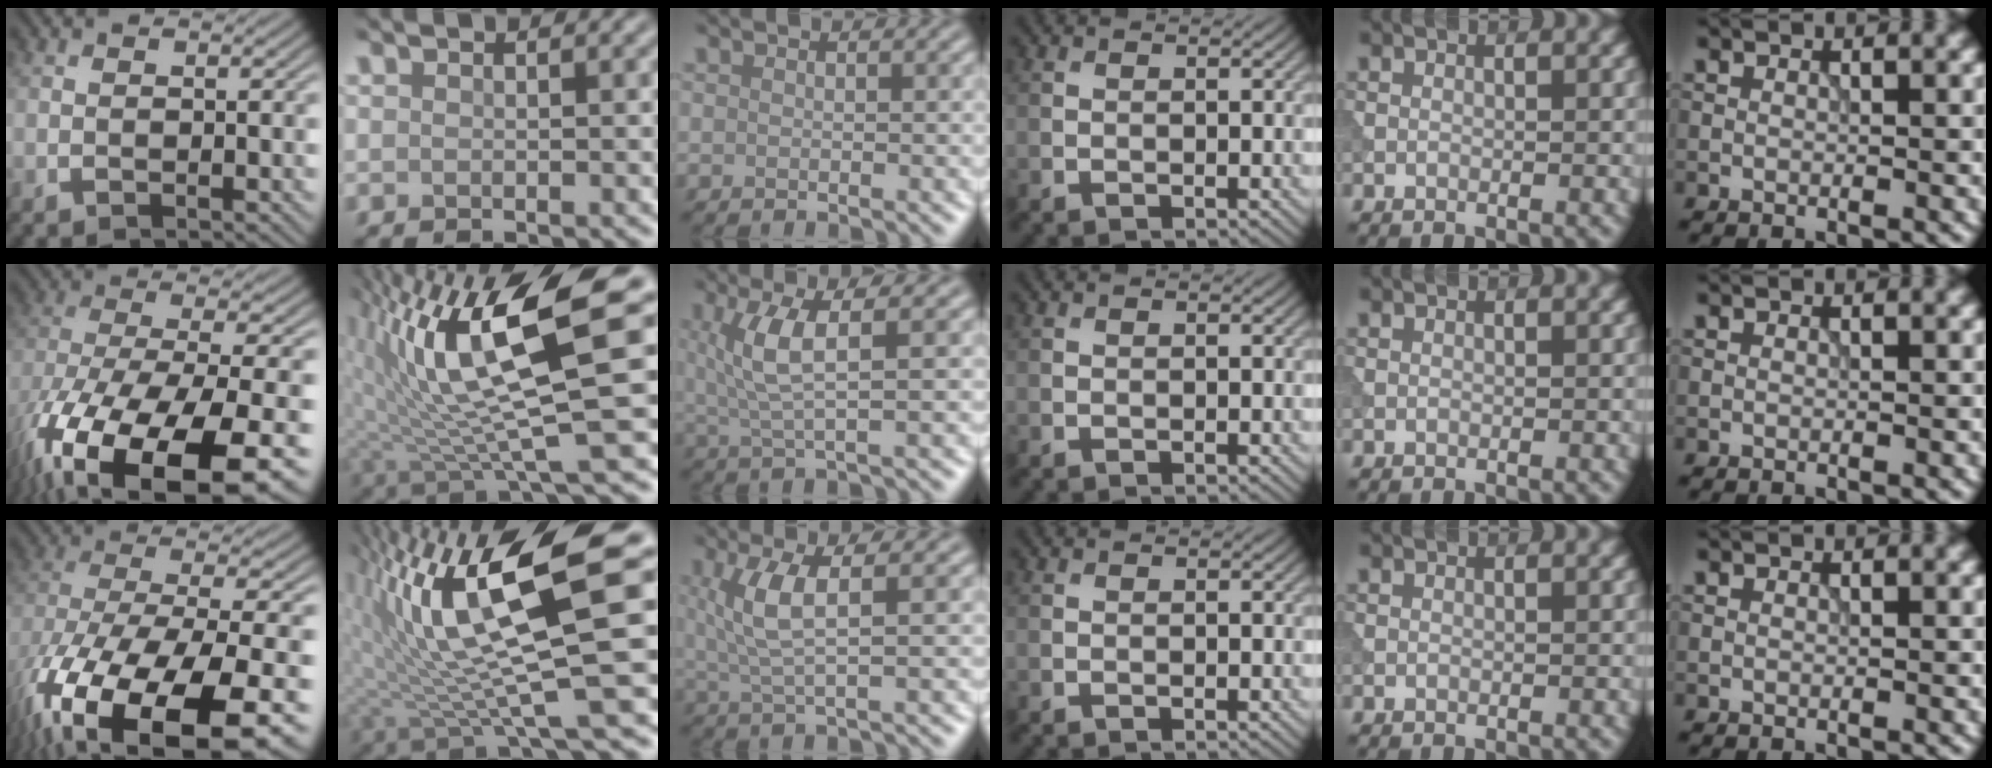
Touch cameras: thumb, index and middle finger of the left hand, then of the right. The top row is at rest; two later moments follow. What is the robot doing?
{"motion": "extract", "object": "tissue"}